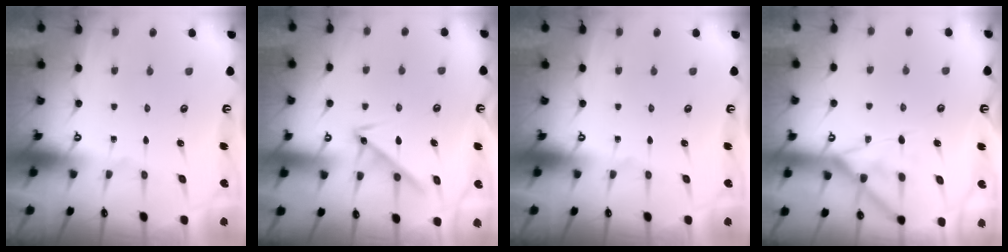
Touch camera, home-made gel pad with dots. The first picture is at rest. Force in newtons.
{"total": 9.2, "press": 9.2, "slide": 0.6}
{"total": 0.0}
{"total": 14.4, "press": 14.4, "slide": 1.2}